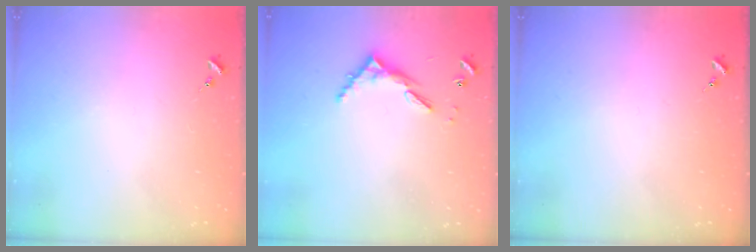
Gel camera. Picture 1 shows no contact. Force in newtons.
{"total": 6.3, "press": 6.3, "slide": 0.5}
{"total": 0.0}